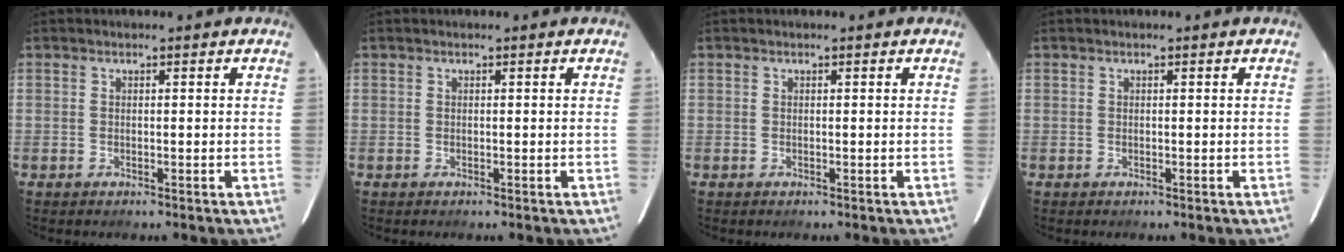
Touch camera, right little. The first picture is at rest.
{"total": 0.0}
{"total": 0.0}
{"total": 0.0}